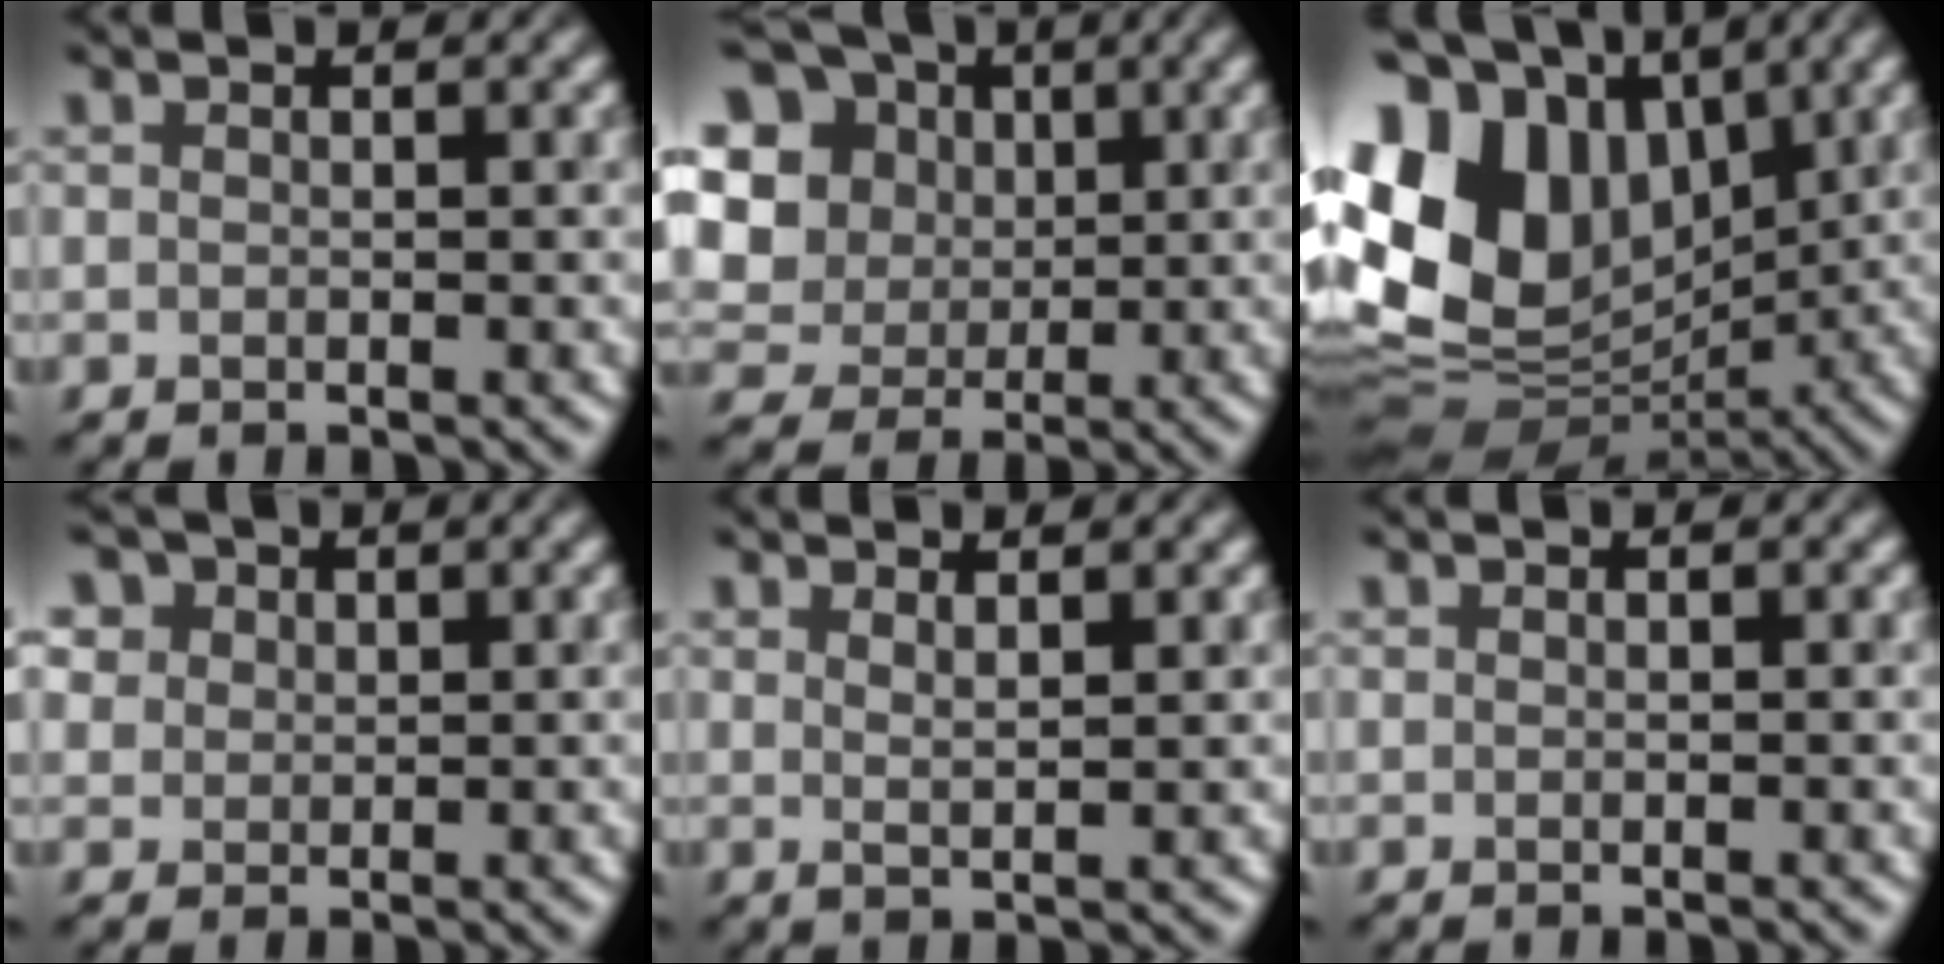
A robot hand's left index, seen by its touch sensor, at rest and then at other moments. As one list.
[{"total": 13.7, "force": [4.4, 11.7, 5.5], "torque": [-0.162, 0.030, 0.076]}, {"total": 13.7, "force": [3.1, 10.2, 8.7], "torque": [-0.197, 0.019, 0.047]}, {"total": 5.1, "force": [2.8, 3.9, 1.8], "torque": [-0.046, 0.013, 0.042]}, {"total": 1.8, "force": [1.2, 0.3, 1.3], "torque": [-0.013, 0.002, 0.017]}, {"total": 0.0}]